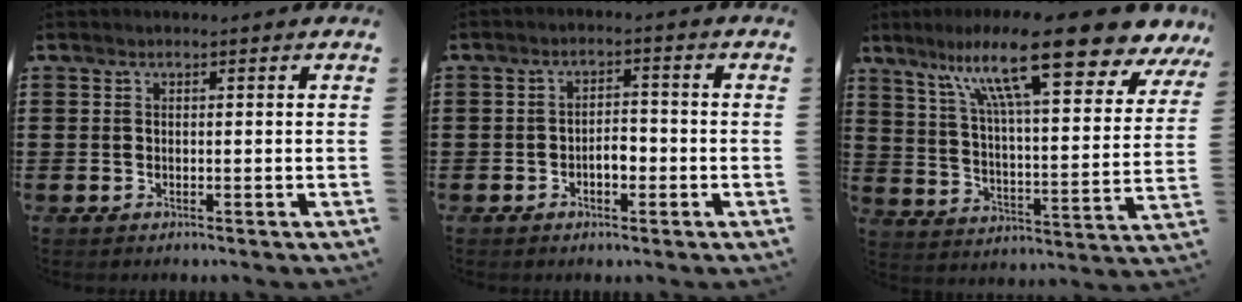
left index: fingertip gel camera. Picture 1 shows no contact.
{"total": 3.0, "force": [-1.1, 1.5, 2.4], "torque": [-0.046, 0.007, -0.023]}
{"total": 17.3, "force": [11.5, 2.4, 12.6], "torque": [-0.236, -0.049, 0.185]}